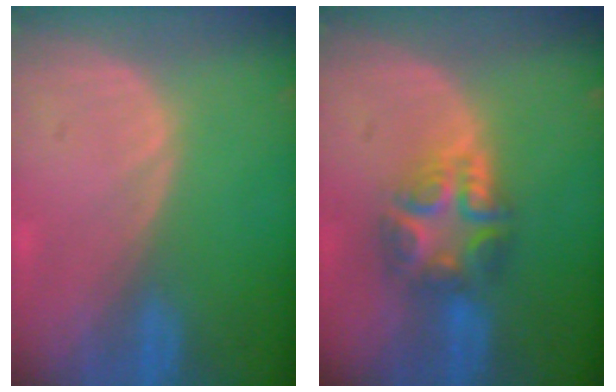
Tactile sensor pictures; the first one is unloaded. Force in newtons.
{"total": 7.5, "press": 6.5, "slide": 3.7}